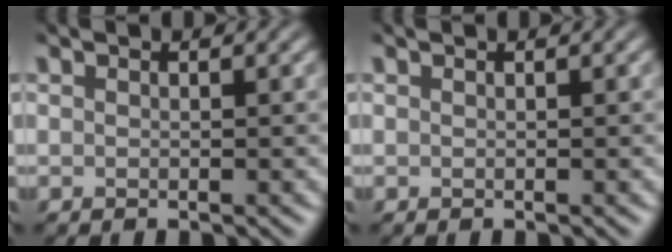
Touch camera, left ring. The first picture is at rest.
{"total": 0.0}